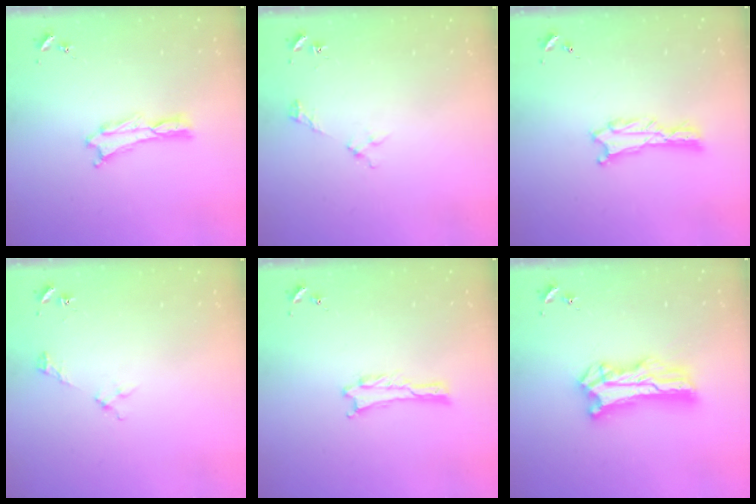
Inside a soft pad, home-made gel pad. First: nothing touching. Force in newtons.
{"total": 2.2, "press": 2.2, "slide": 0.3}
{"total": 0.7, "press": 0.7, "slide": 0.1}
{"total": 2.2, "press": 2.2, "slide": 0.3}
{"total": 0.6, "press": 0.6, "slide": 0.1}
{"total": 11.0, "press": 10.9, "slide": 0.8}